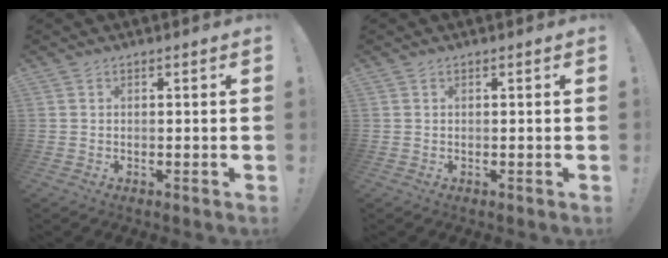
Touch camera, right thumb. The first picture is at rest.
{"total": 0.0}